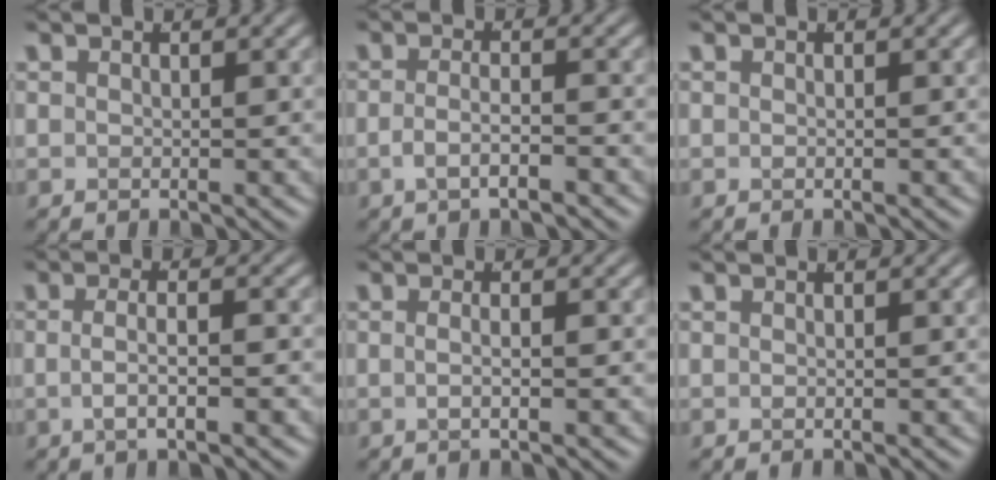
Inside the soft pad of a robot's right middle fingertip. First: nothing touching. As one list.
[{"total": 2.4, "force": [-1.7, 0.4, 1.7], "torque": [-0.031, -0.011, -0.024]}, {"total": 0.0}, {"total": 2.7, "force": [-1.0, 0.5, 2.5], "torque": [-0.040, -0.007, -0.015]}, {"total": 1.4, "force": [-0.7, -0.3, 1.3], "torque": [-0.025, -0.007, -0.007]}, {"total": 0.0}]